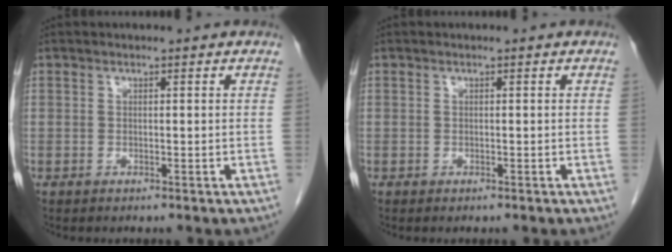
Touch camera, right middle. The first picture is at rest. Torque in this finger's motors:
{"motor_torque": [1.07, -1.07, 0.12, 0.01]}